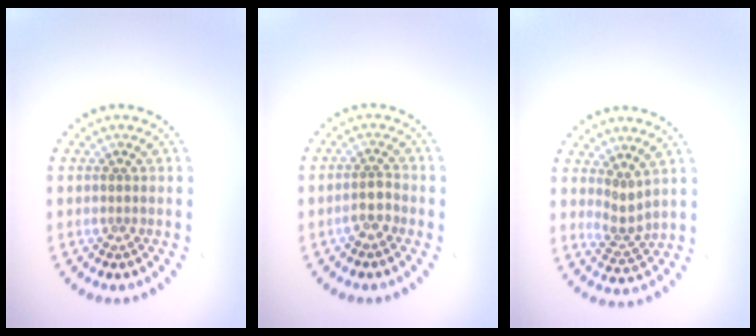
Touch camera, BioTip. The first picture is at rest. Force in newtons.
{"total": 1.6, "press": 1.3, "slide": 1.0}
{"total": 2.0, "press": 1.3, "slide": 1.5}